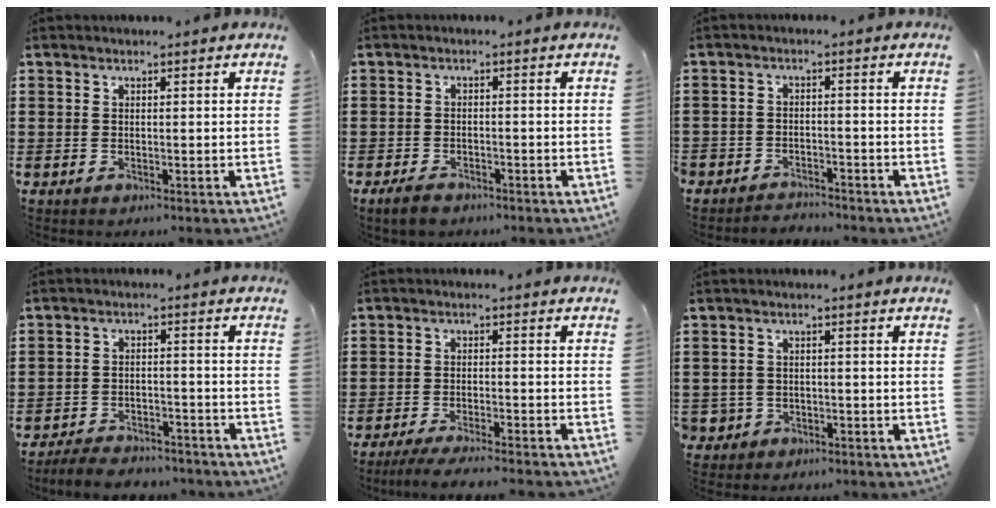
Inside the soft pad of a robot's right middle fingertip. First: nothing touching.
{"total": 1.9, "force": [-1.6, 0.8, 0.7], "torque": [-0.024, 0.001, -0.035]}
{"total": 3.2, "force": [-3.1, 0.7, -0.3], "torque": [-0.002, 0.002, -0.069]}
{"total": 4.0, "force": [-3.9, 0.6, 0.3], "torque": [-0.006, 0.006, -0.082]}
{"total": 3.5, "force": [-3.2, -0.3, 1.2], "torque": [-0.026, -0.008, -0.064]}
{"total": 2.0, "force": [-1.3, 1.5, 0.2], "torque": [-0.017, -0.002, -0.033]}